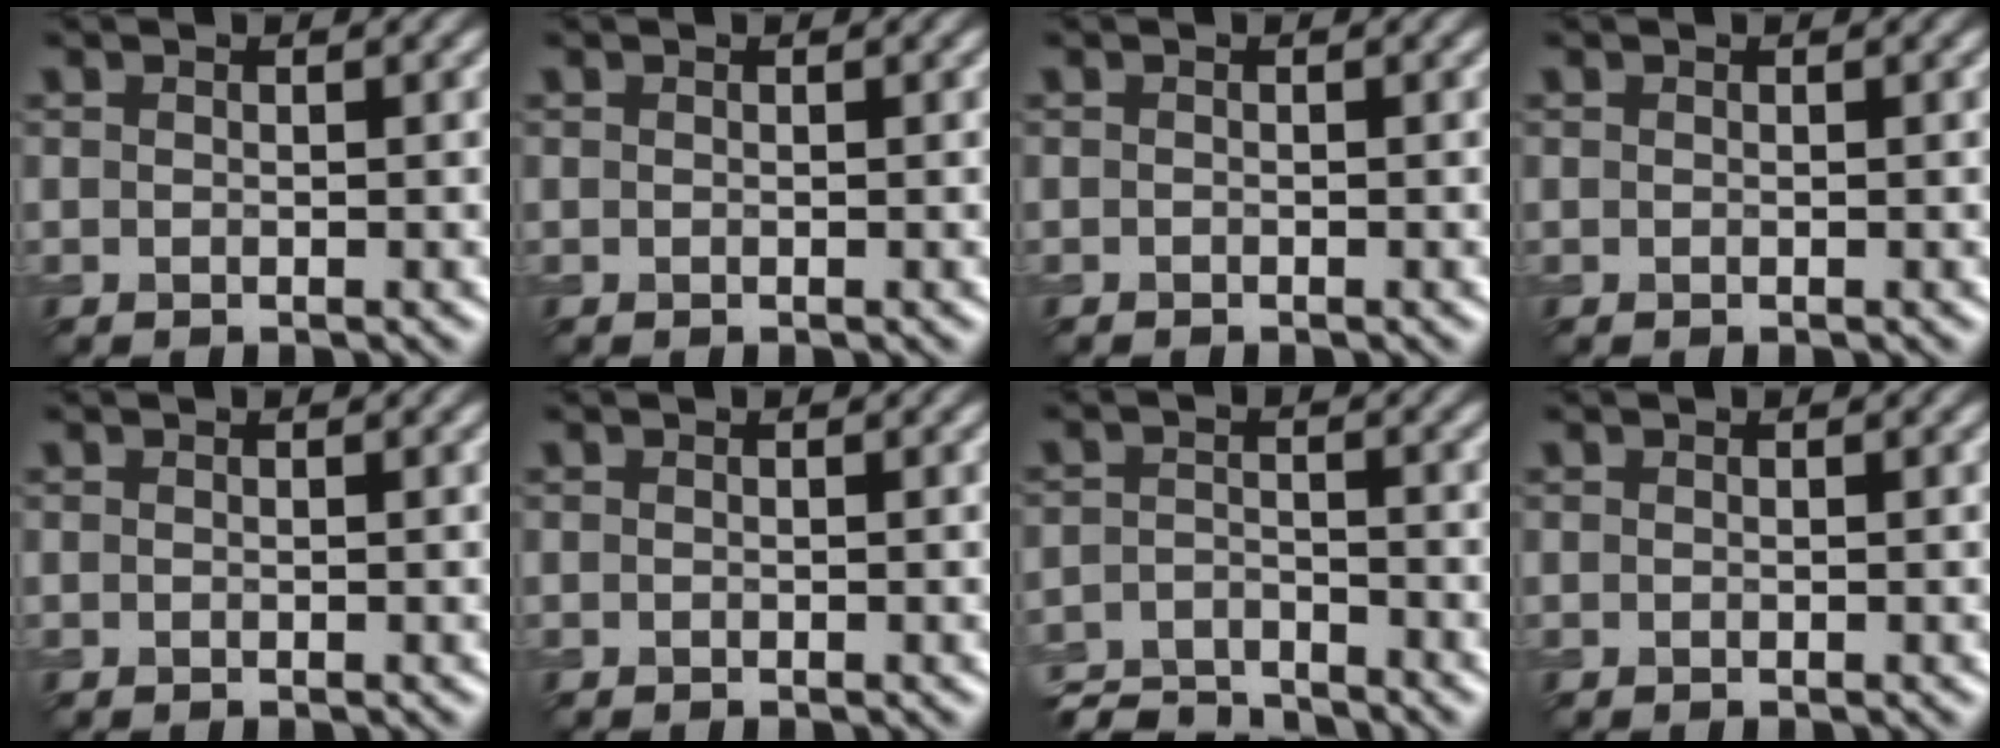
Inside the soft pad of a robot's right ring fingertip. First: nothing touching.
{"total": 0.0}
{"total": 0.0}
{"total": 0.0}
{"total": 0.0}
{"total": 0.0}
{"total": 5.3, "force": [-5.0, 1.2, 1.3], "torque": [-0.024, -0.010, -0.096]}
{"total": 0.0}